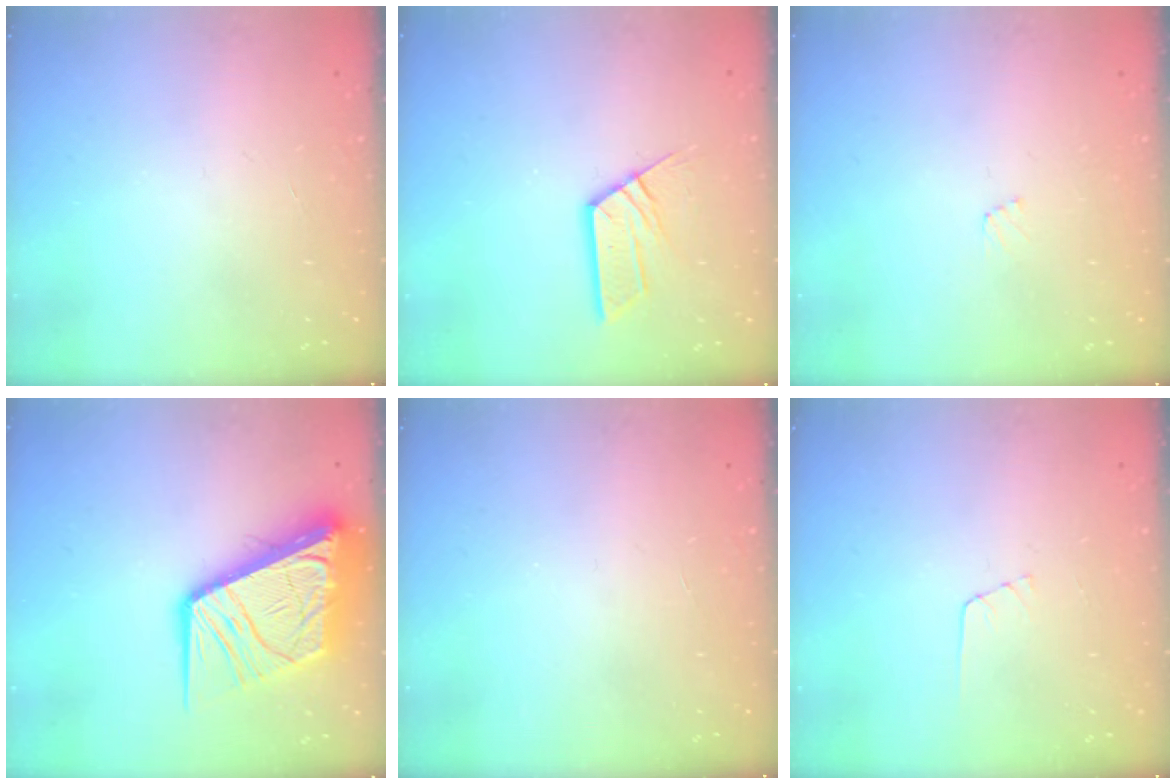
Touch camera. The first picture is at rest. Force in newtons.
{"total": 9.6, "press": 9.6, "slide": 0.9}
{"total": 3.3, "press": 3.3, "slide": 0.4}
{"total": 21.9, "press": 21.8, "slide": 2.9}
{"total": 0.0}
{"total": 3.1, "press": 3.0, "slide": 0.3}